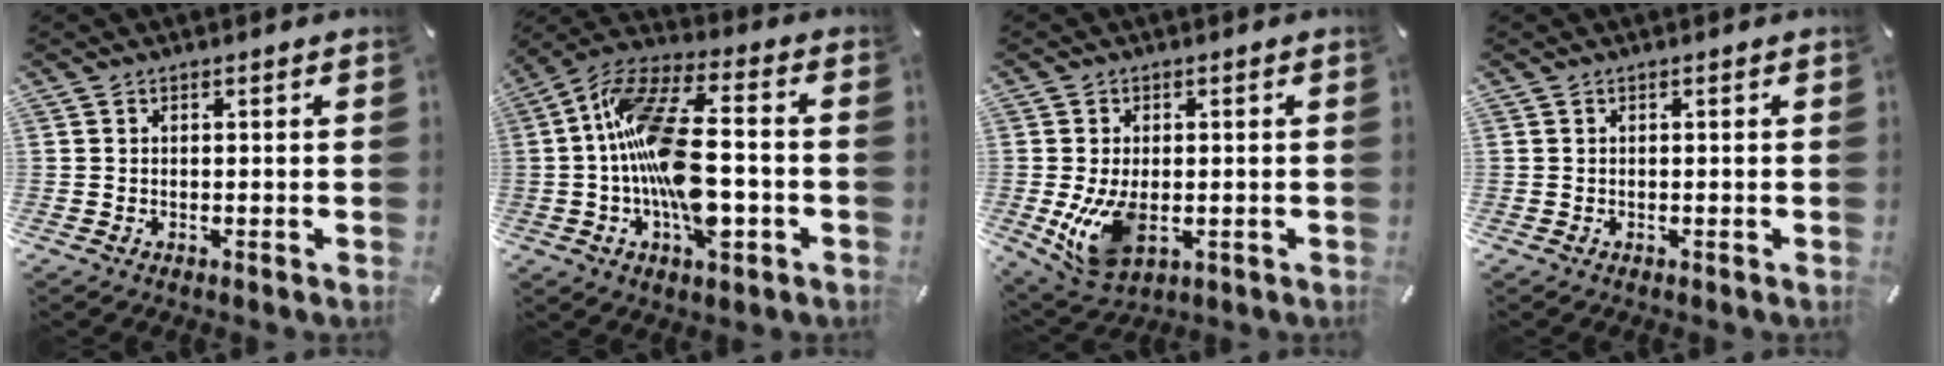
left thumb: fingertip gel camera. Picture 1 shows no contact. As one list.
[{"total": 18.1, "force": [-3.2, 8.2, 15.8], "torque": [-0.318, 0.007, -0.057]}, {"total": 10.0, "force": [-1.3, 6.4, 7.6], "torque": [-0.153, -0.011, -0.018]}, {"total": 0.0}]